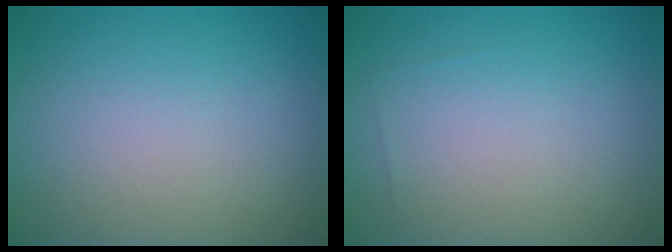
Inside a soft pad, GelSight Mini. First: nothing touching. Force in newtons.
{"total": 0.0}